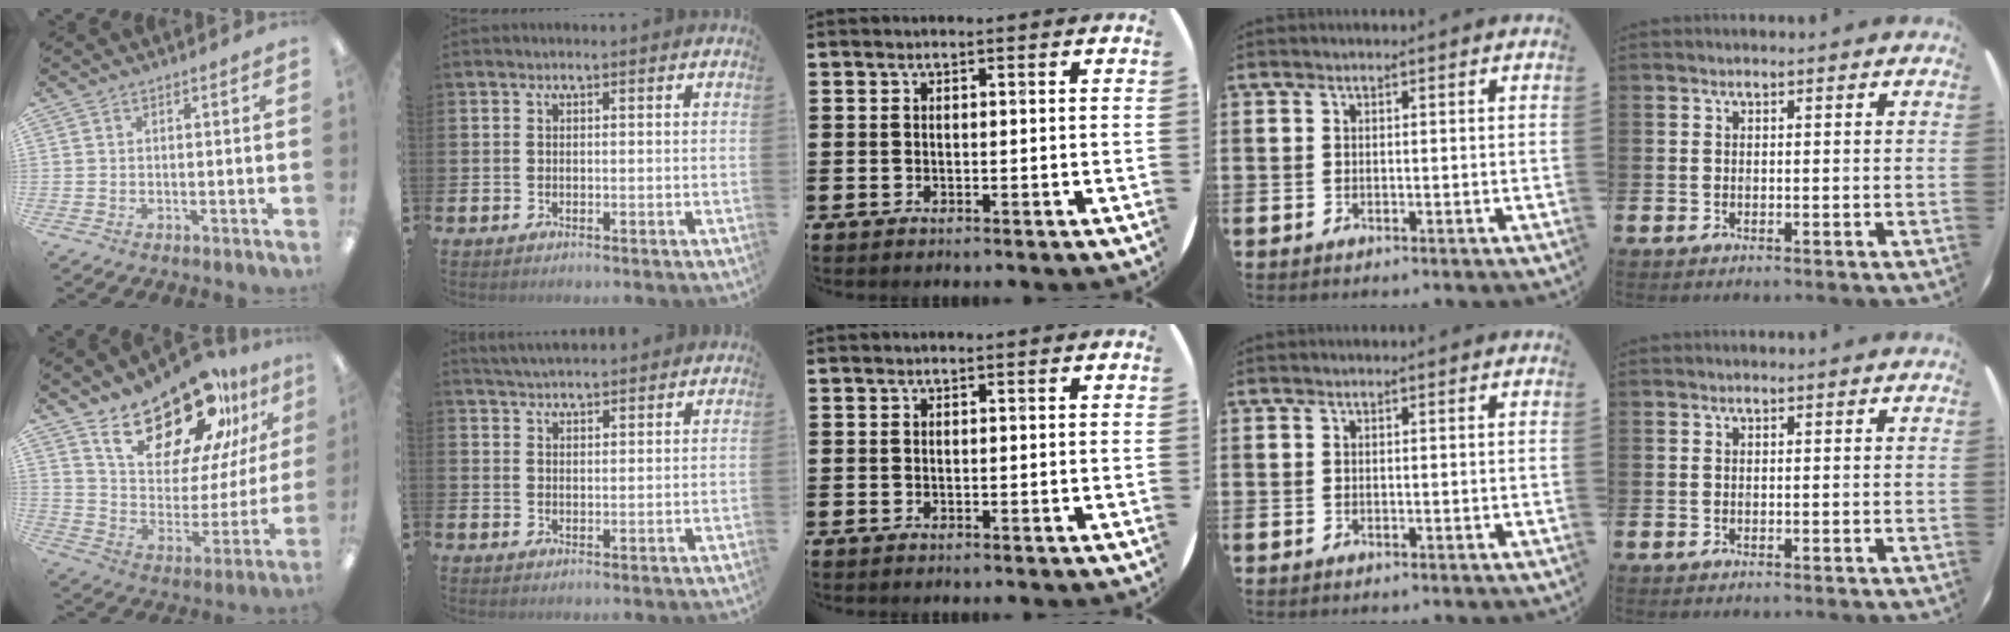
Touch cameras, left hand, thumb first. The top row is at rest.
{"thumb": {"total": 22.6, "force": [17.4, 9.2, 11.1], "torque": [-0.184, -0.115, 0.302]}, "index": {"total": 3.8, "force": [3.7, 0.3, 0.3], "torque": [-0.012, -0.016, 0.069]}}